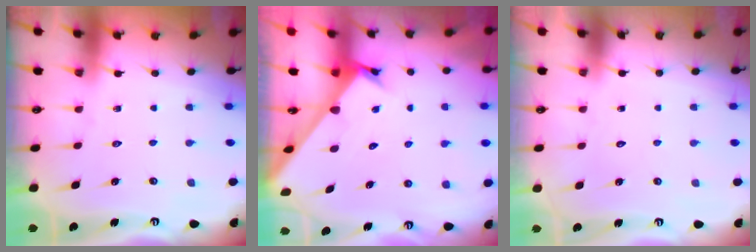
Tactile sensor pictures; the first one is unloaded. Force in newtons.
{"total": 2.3, "press": 2.3, "slide": 0.2}
{"total": 1.6, "press": 1.6, "slide": 0.0}